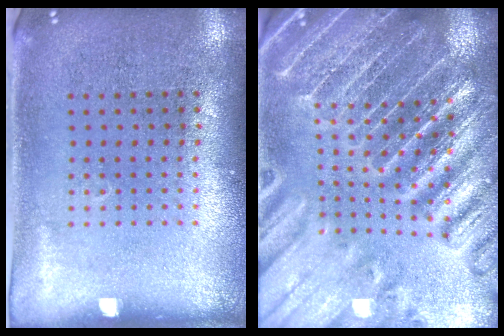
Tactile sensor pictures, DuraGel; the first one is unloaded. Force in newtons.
{"total": 4.4, "press": 4.0, "slide": 1.6}